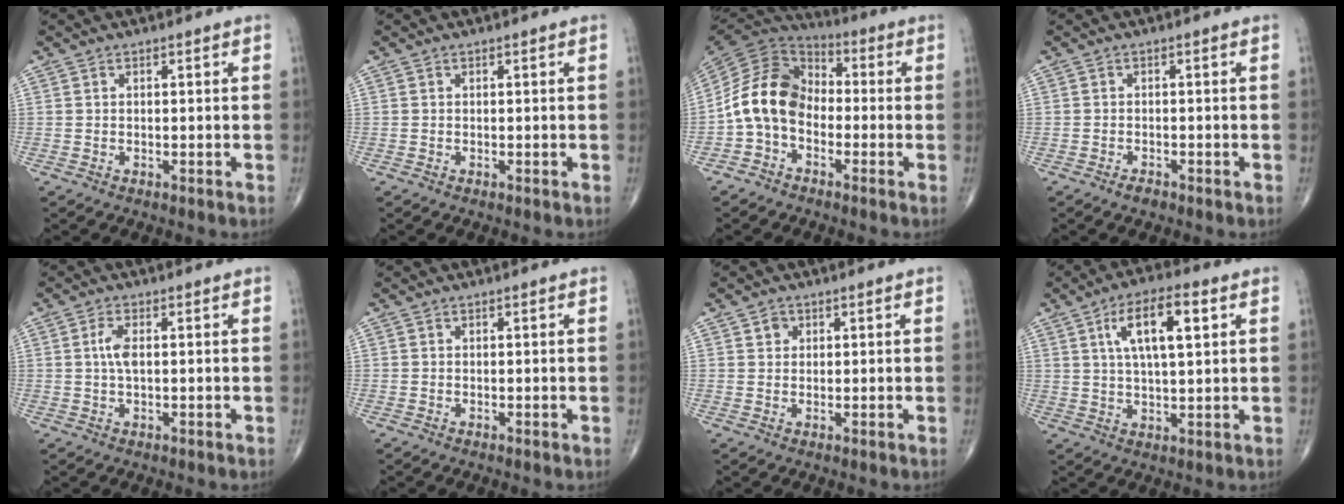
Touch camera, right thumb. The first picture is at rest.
{"total": 0.0}
{"total": 12.4, "force": [-2.7, 9.1, 7.9], "torque": [-0.137, 0.050, -0.067]}
{"total": 1.3, "force": [-1.0, 0.6, 0.7], "torque": [-0.015, 0.001, -0.019]}
{"total": 3.1, "force": [0.3, 1.2, 2.8], "torque": [-0.066, 0.004, 0.005]}
{"total": 0.0}
{"total": 1.8, "force": [0.8, 1.5, 0.6], "torque": [0.001, -0.003, 0.009]}
{"total": 10.9, "force": [3.7, 3.8, 9.4], "torque": [-0.157, 0.001, 0.064]}